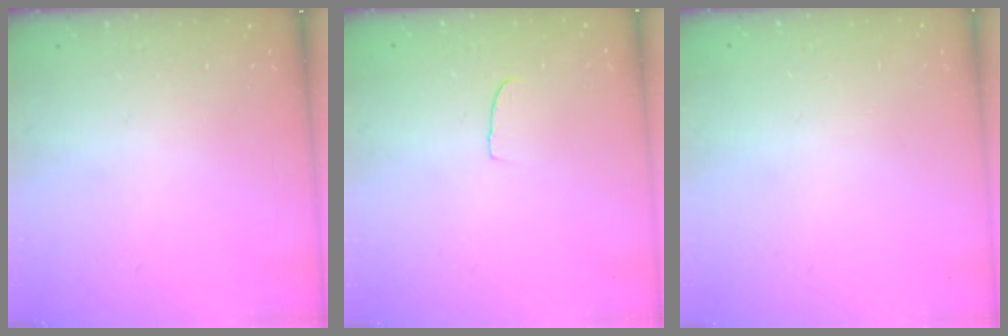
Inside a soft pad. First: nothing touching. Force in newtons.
{"total": 3.3, "press": 3.3, "slide": 0.3}
{"total": 0.0}